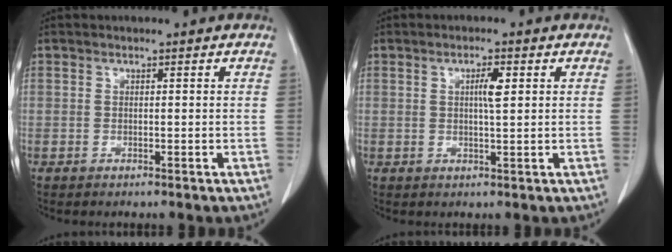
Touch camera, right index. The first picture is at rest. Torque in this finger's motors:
{"motor_torque": [0.16, 0.14, 0.06, 0.05]}